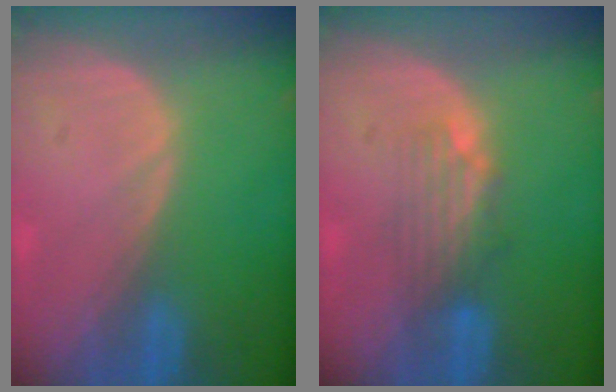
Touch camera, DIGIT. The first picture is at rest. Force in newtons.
{"total": 3.7, "press": 3.7, "slide": 0.4}